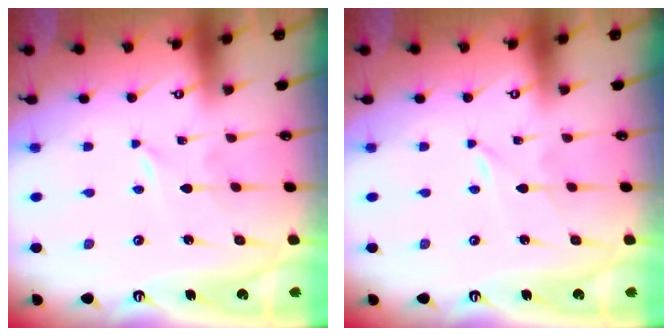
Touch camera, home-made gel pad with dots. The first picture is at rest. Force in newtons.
{"total": 0.0}